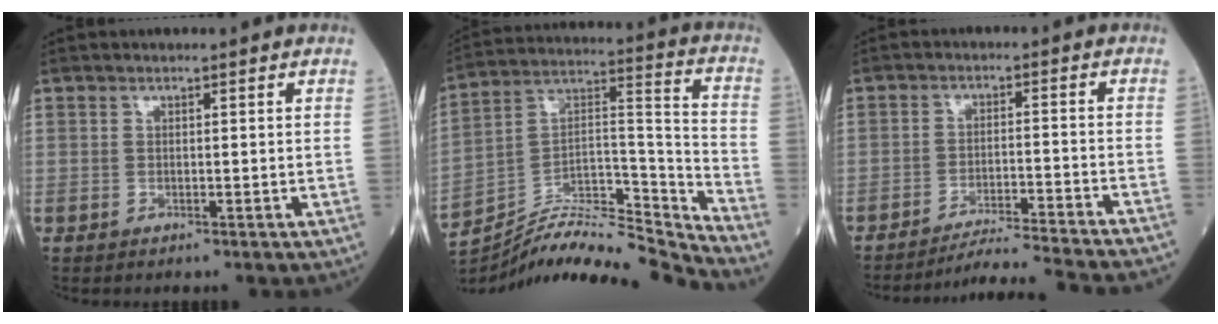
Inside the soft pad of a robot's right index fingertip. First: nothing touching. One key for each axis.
{"total": 20.3, "fx": -19.5, "fy": -0.1, "fz": 5.4, "tx": -0.104, "ty": 0.047, "tz": -0.329}
{"total": 14.8, "fx": -14.0, "fy": -2.0, "fz": 4.5, "tx": -0.045, "ty": -0.036, "tz": -0.200}